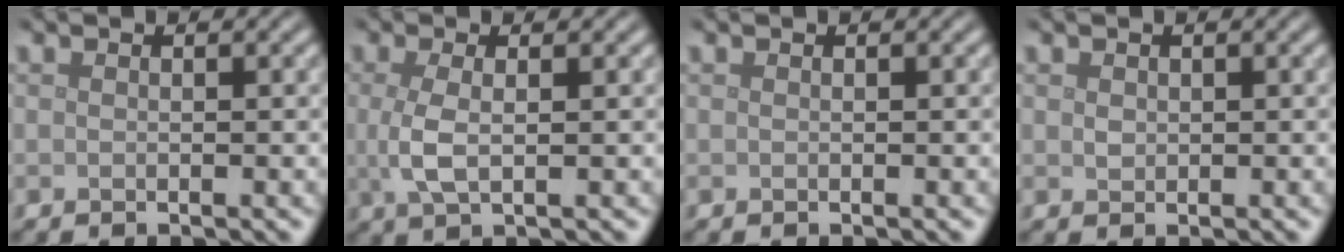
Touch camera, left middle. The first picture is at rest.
{"total": 2.7, "force": [0.1, 1.0, 2.5], "torque": [-0.061, -0.003, 0.001]}
{"total": 0.0}
{"total": 0.7, "force": [0.3, 0.5, 0.3], "torque": [-0.008, -0.001, 0.007]}